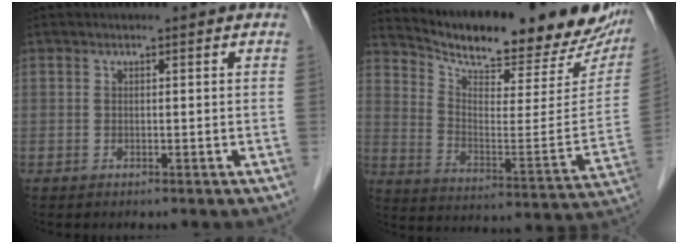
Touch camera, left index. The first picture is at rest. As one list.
[{"total": 26.0, "force": [23.3, 5.3, 10.2], "torque": [-0.162, -0.068, 0.309]}]